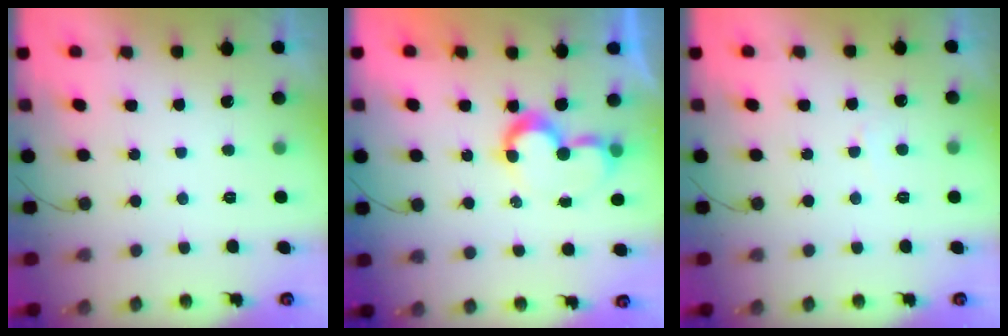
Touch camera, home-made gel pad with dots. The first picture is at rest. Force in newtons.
{"total": 8.2, "press": 8.2, "slide": 0.1}
{"total": 2.6, "press": 2.6, "slide": 0.1}